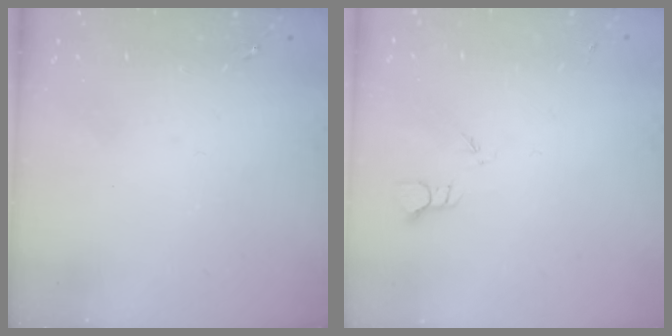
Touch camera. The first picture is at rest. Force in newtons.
{"total": 2.4, "press": 2.4, "slide": 0.2}